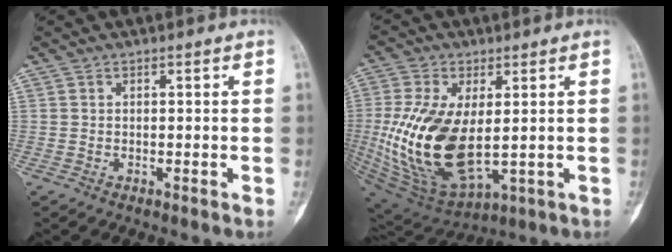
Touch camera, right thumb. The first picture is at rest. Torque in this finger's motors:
{"motor_torque": [2.28, 1.61, 1.34, -1.35, 0.42]}